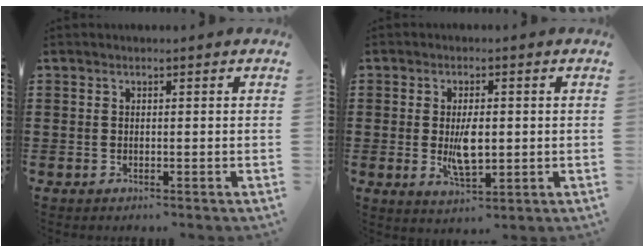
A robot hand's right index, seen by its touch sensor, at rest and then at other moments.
{"total": 5.3, "force": [-0.1, 2.3, 4.8], "torque": [-0.087, -0.003, -0.005]}